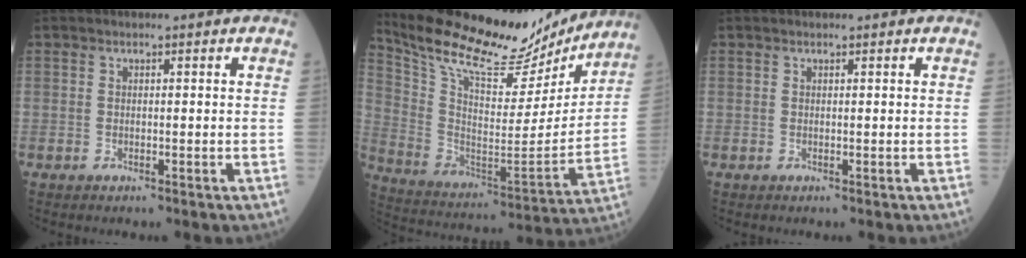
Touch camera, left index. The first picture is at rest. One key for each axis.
{"total": 22.5, "fx": 20.4, "fy": 4.8, "fz": 8.0, "tx": -0.150, "ty": -0.026, "tz": 0.323}
{"total": 0.6, "fx": 0.6, "fy": 0.0, "fz": 0.2, "tx": -0.003, "ty": 0.007, "tz": 0.011}